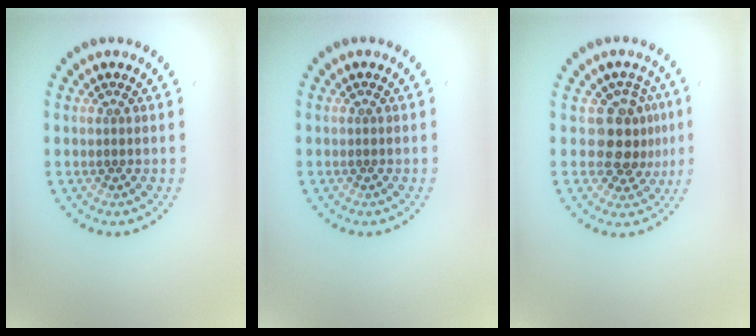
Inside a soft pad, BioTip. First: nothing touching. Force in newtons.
{"total": 0.0}
{"total": 3.9, "press": 3.3, "slide": 2.0}